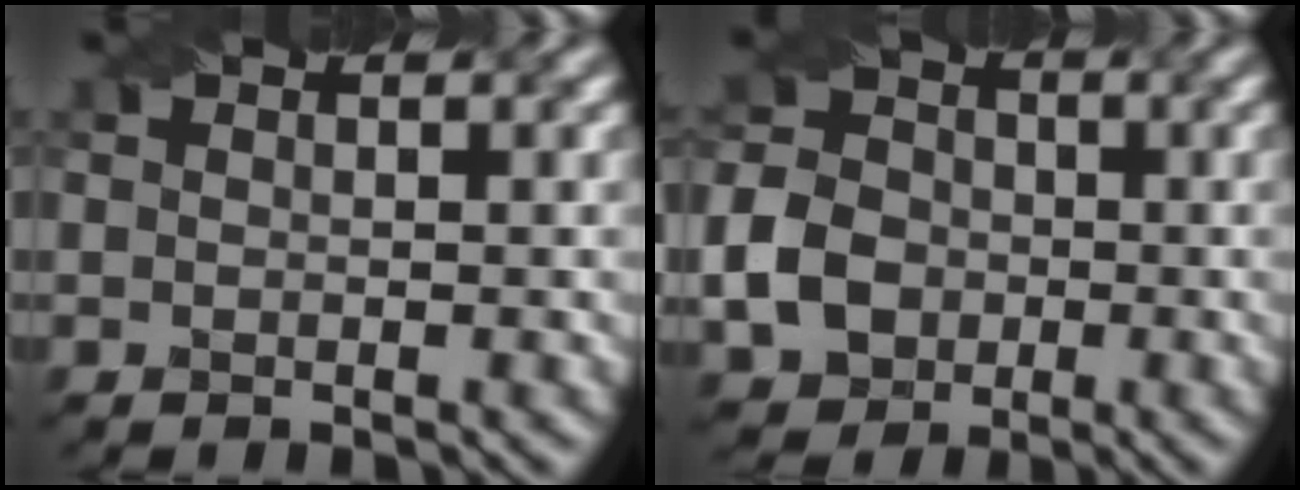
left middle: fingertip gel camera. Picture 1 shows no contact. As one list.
[{"total": 5.4, "force": [-1.6, 4.5, 2.3], "torque": [-0.045, 0.003, -0.037]}]